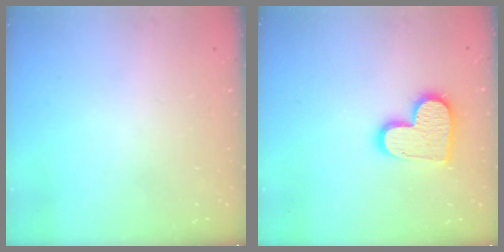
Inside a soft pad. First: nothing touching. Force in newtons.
{"total": 13.8, "press": 13.7, "slide": 1.1}